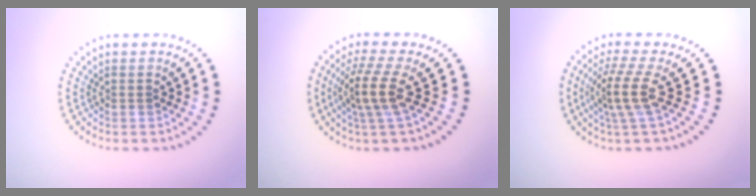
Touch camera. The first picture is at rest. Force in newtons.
{"total": 4.0, "press": 2.9, "slide": 2.6}
{"total": 3.6, "press": 2.7, "slide": 2.4}